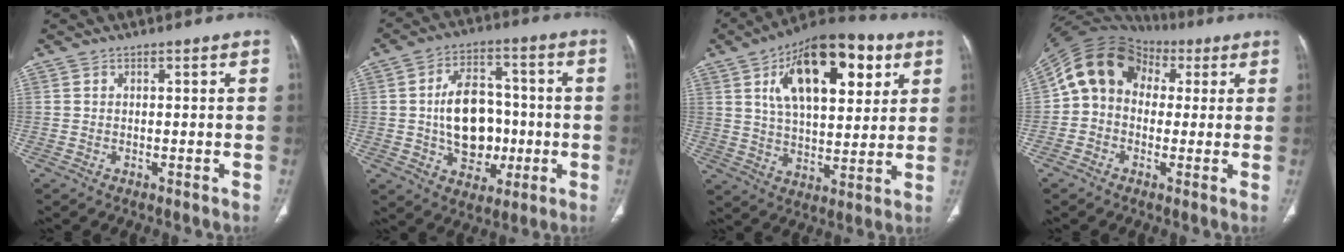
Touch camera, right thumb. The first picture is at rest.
{"total": 14.4, "force": [-1.2, 10.1, 10.1], "torque": [-0.123, 0.025, -0.013]}
{"total": 21.9, "force": [8.6, 10.6, 17.1], "torque": [-0.236, -0.012, 0.137]}
{"total": 12.9, "force": [2.6, 10.4, 7.2], "torque": [-0.110, 0.040, 0.036]}